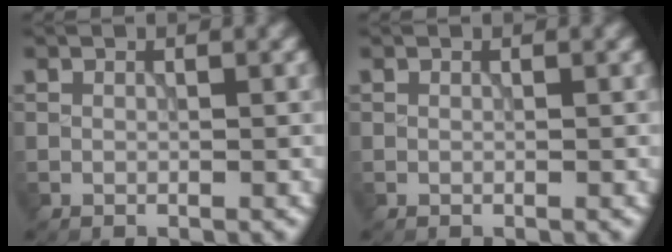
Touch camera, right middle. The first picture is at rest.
{"total": 0.0}